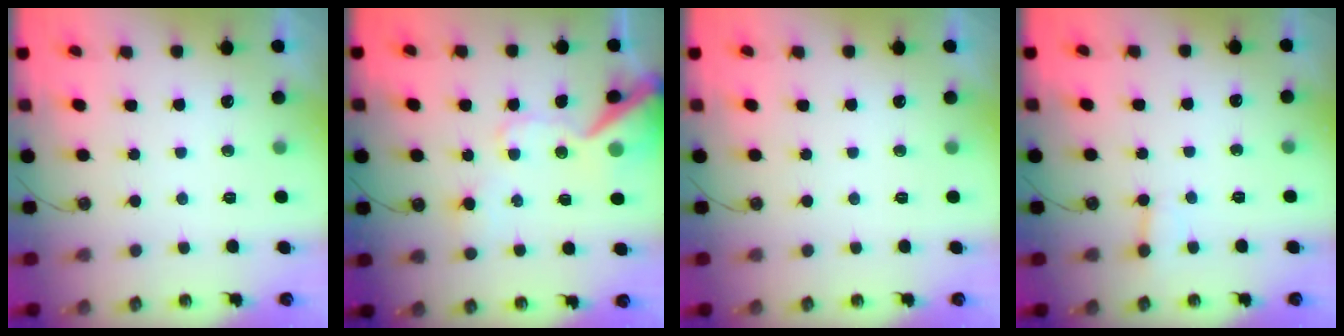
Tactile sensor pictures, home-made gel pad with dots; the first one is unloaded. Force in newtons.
{"total": 13.9, "press": 13.8, "slide": 1.7}
{"total": 0.0}
{"total": 3.1, "press": 3.1, "slide": 0.3}